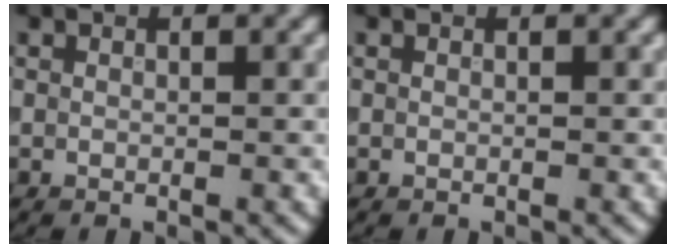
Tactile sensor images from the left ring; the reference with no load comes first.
{"total": 0.0}